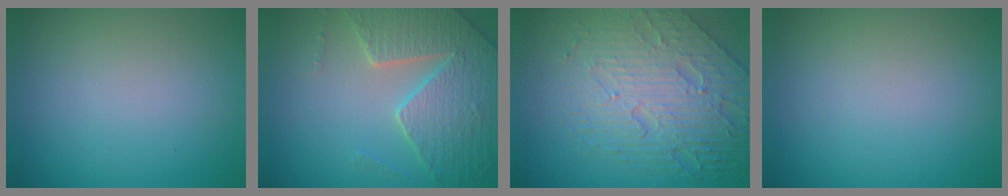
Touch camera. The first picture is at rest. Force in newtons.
{"total": 5.2, "press": 5.0, "slide": 1.4}
{"total": 7.6, "press": 5.6, "slide": 5.2}
{"total": 0.0}